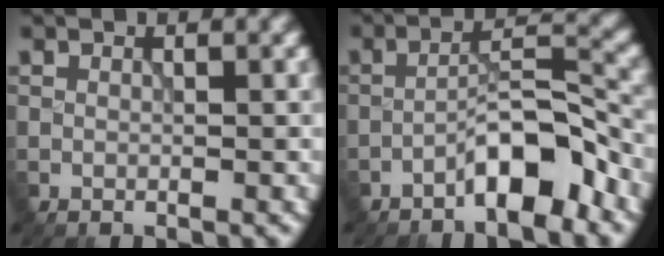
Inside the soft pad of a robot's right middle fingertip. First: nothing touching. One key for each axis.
{"total": 5.4, "fx": -3.4, "fy": 1.3, "fz": 4.0, "tx": -0.060, "ty": 0.019, "tz": -0.064}